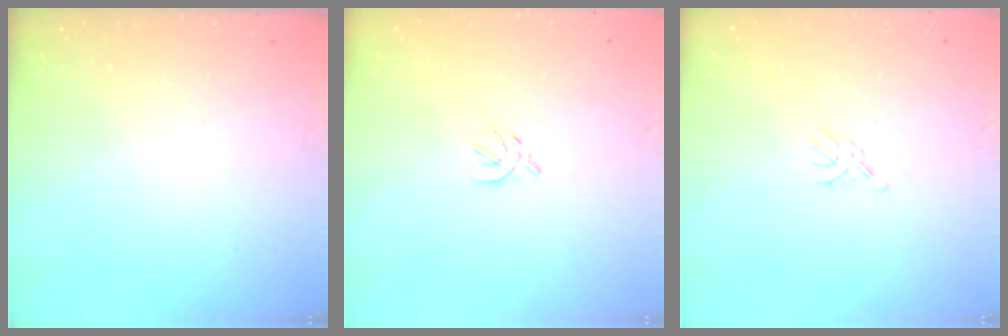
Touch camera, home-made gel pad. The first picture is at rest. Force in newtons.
{"total": 3.2, "press": 3.1, "slide": 0.7}
{"total": 2.3, "press": 2.2, "slide": 0.5}